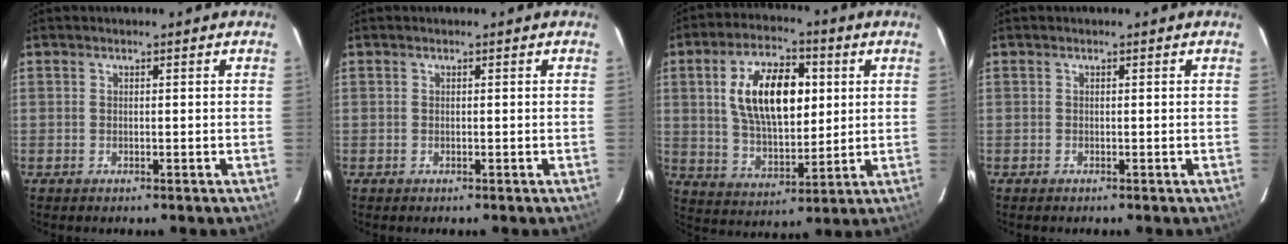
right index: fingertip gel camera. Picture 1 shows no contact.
{"total": 0.0}
{"total": 15.6, "force": [3.6, 8.0, 12.9], "torque": [-0.228, 0.017, 0.070]}
{"total": 0.0}